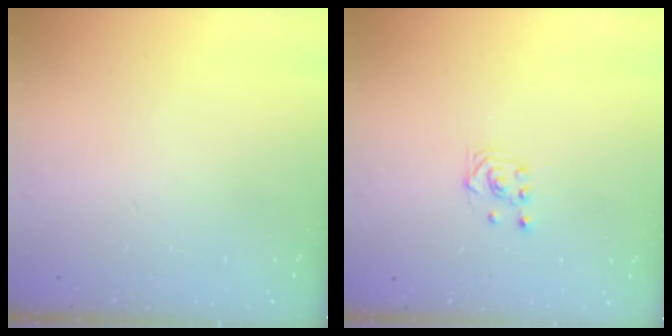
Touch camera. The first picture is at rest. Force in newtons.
{"total": 2.9, "press": 2.6, "slide": 1.4}